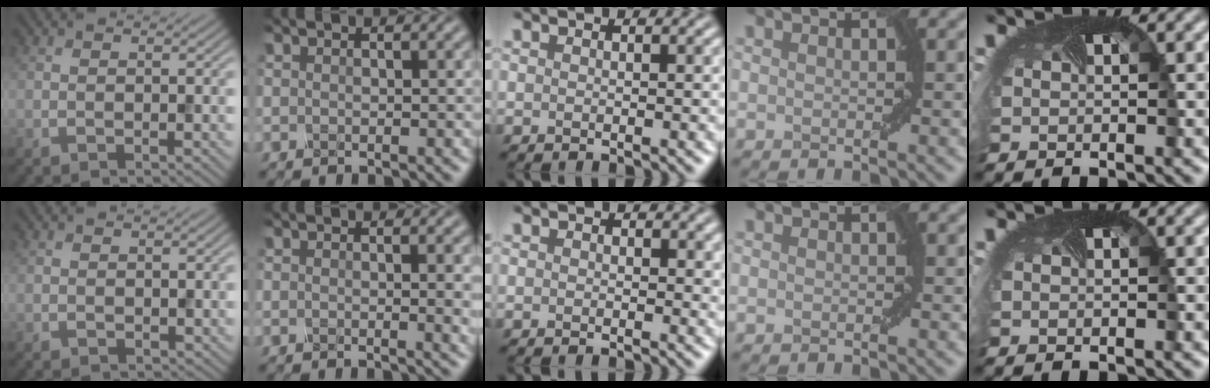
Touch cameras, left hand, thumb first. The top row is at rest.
{"thumb": {"total": 0.6, "force": [0.4, 0.4, 0.1], "torque": [-0.002, -0.004, 0.009]}, "index": {"total": 2.8, "force": [0.2, 1.0, 2.6], "torque": [-0.022, 0.001, 0.000]}, "middle": {"total": 0.9, "force": [0.4, 0.6, 0.5], "torque": [-0.003, -0.001, 0.004]}}